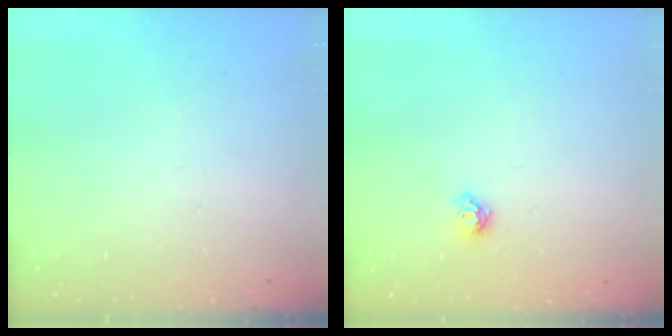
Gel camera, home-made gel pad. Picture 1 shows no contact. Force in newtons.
{"total": 5.8, "press": 5.8, "slide": 0.7}